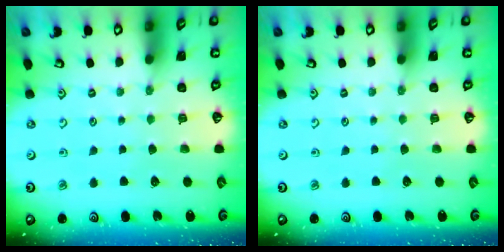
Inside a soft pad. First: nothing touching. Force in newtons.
{"total": 0.0}